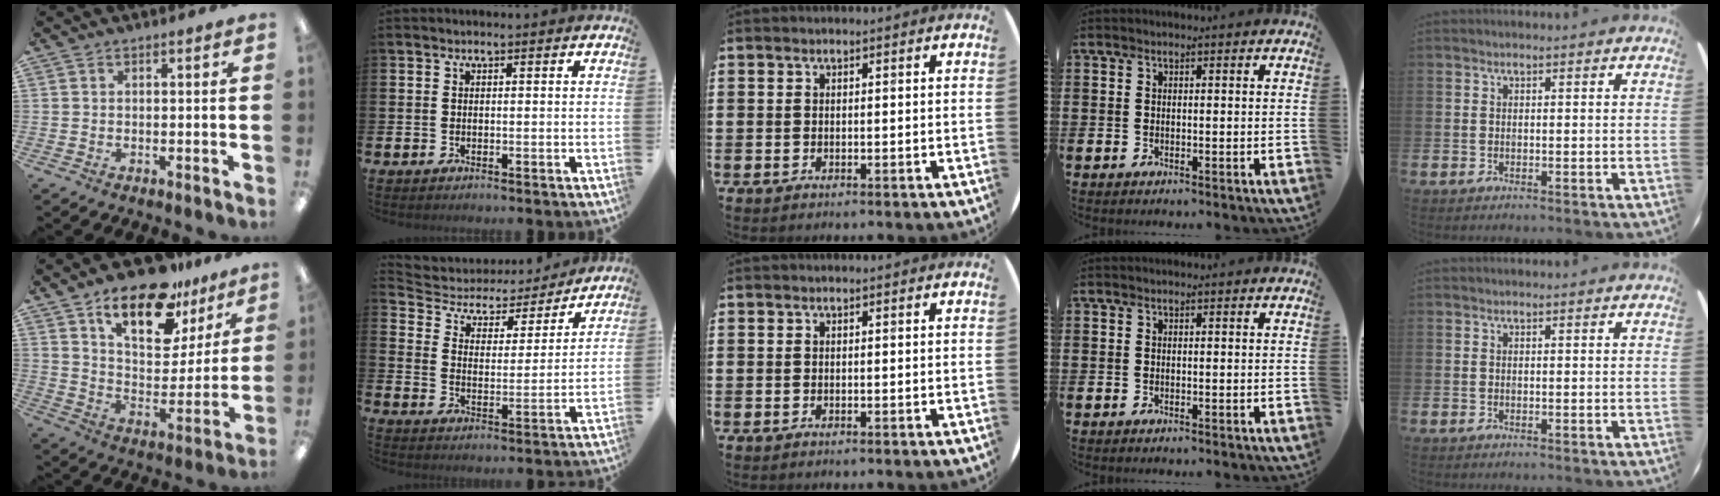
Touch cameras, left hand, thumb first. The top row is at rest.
{"thumb": {"total": 18.6, "force": [12.9, 8.2, 10.5], "torque": [-0.169, -0.073, 0.222]}, "index": {"total": 4.7, "force": [3.8, 2.5, 1.0], "torque": [-0.051, -0.028, 0.058]}}